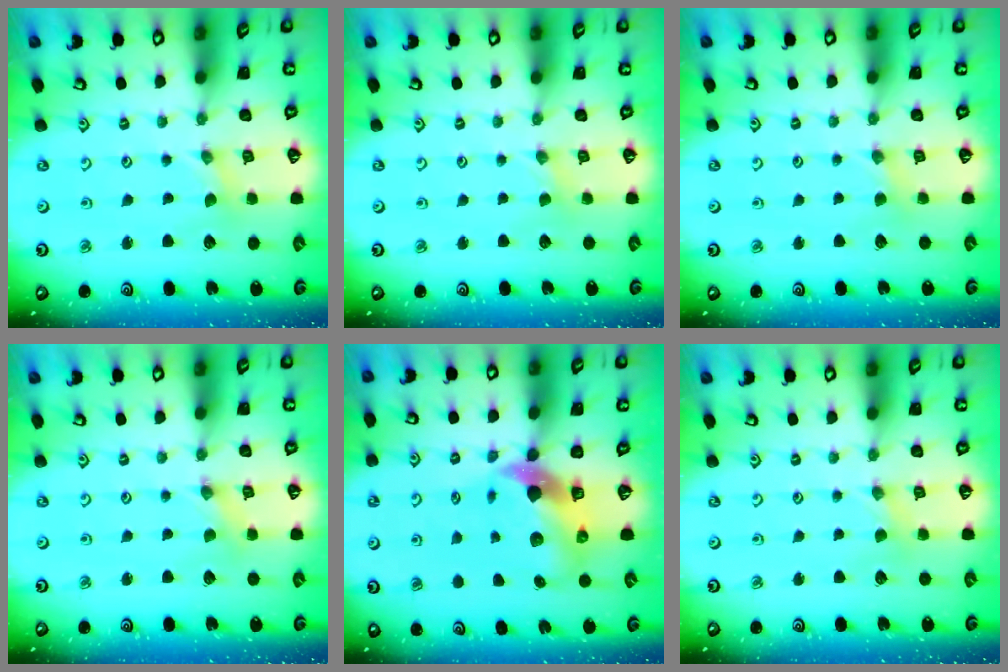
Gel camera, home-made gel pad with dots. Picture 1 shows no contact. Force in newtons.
{"total": 1.1, "press": 1.1, "slide": 0.4}
{"total": 2.1, "press": 2.1, "slide": 0.4}
{"total": 0.0}
{"total": 10.2, "press": 10.1, "slide": 1.7}
{"total": 1.5, "press": 1.5, "slide": 0.2}